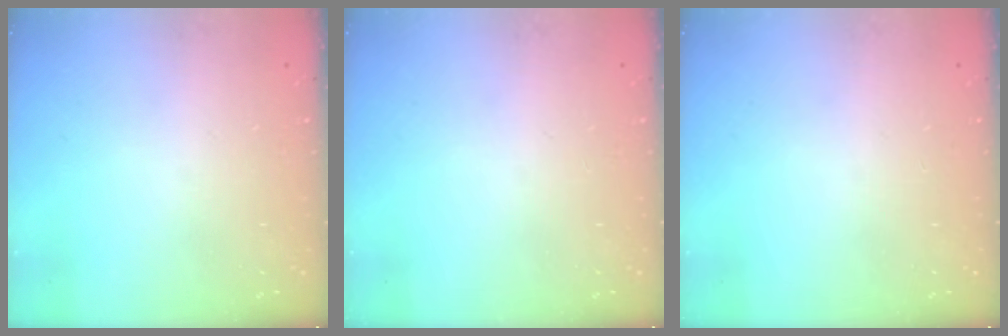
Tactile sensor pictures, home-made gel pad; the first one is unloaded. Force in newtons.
{"total": 0.0}
{"total": 0.0}